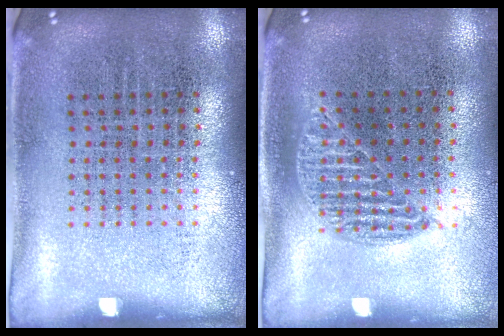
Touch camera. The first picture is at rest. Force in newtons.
{"total": 0.9, "press": 0.8, "slide": 0.4}